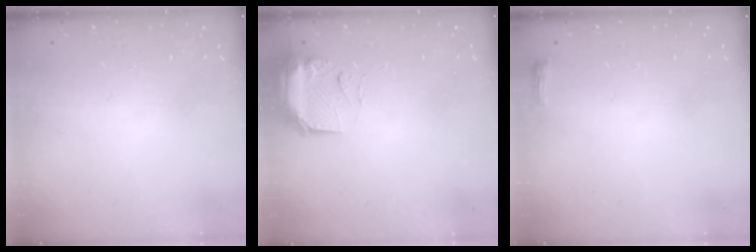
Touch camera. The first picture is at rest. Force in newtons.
{"total": 9.3, "press": 9.1, "slide": 1.7}
{"total": 2.6, "press": 2.5, "slide": 0.6}